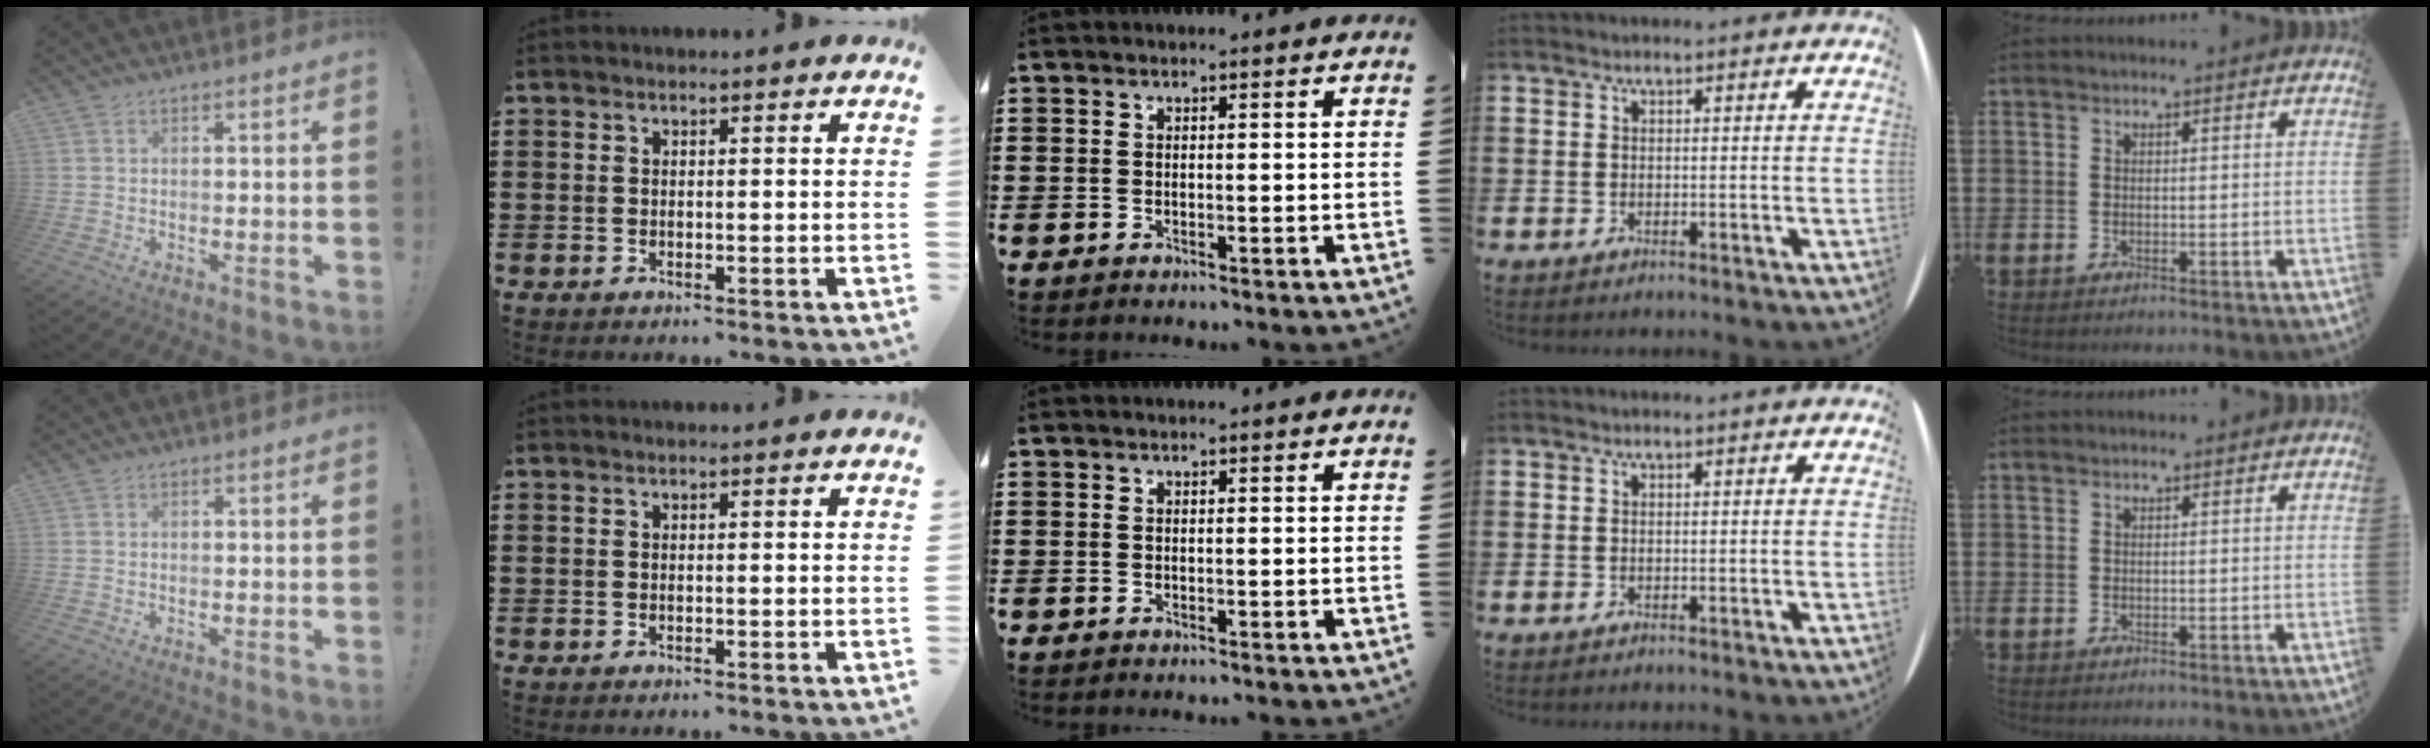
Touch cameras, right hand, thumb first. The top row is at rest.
{}